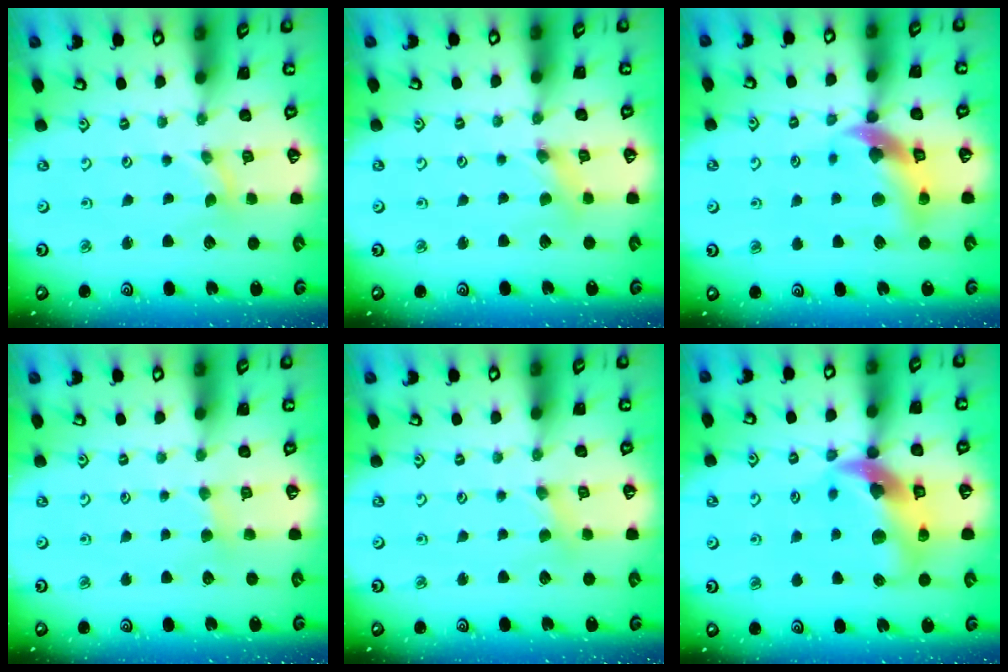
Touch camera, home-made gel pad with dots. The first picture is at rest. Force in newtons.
{"total": 1.2, "press": 1.1, "slide": 0.2}
{"total": 11.4, "press": 11.3, "slide": 1.6}
{"total": 3.2, "press": 3.1, "slide": 0.5}
{"total": 1.8, "press": 1.7, "slide": 0.3}
{"total": 14.8, "press": 14.6, "slide": 2.4}